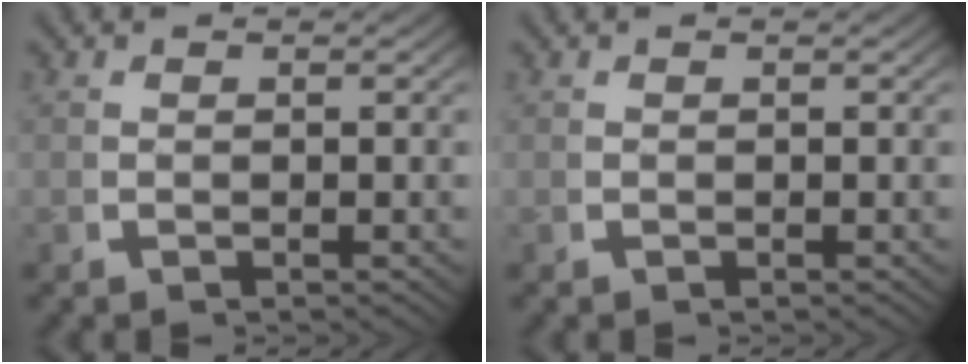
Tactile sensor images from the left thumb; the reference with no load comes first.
{"total": 0.0}